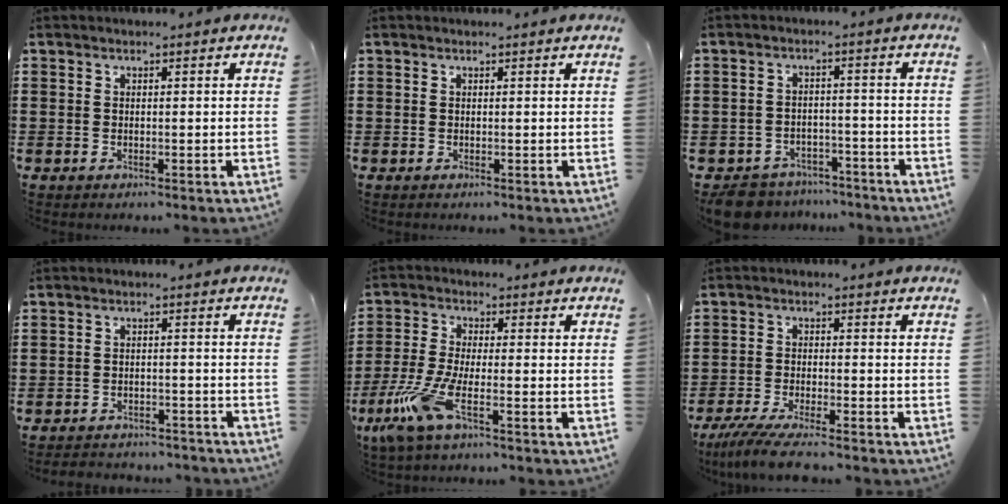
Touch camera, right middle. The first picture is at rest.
{"total": 0.0}
{"total": 5.2, "force": [-5.0, 1.4, 0.4], "torque": [-0.020, 0.012, -0.104]}
{"total": 2.6, "force": [-2.6, 0.3, -0.1], "torque": [-0.006, 0.000, -0.056]}
{"total": 7.8, "force": [-3.9, 1.7, 6.5], "torque": [-0.161, -0.022, -0.076]}
{"total": 5.0, "force": [-4.4, -0.1, 2.4], "torque": [-0.060, -0.020, -0.088]}